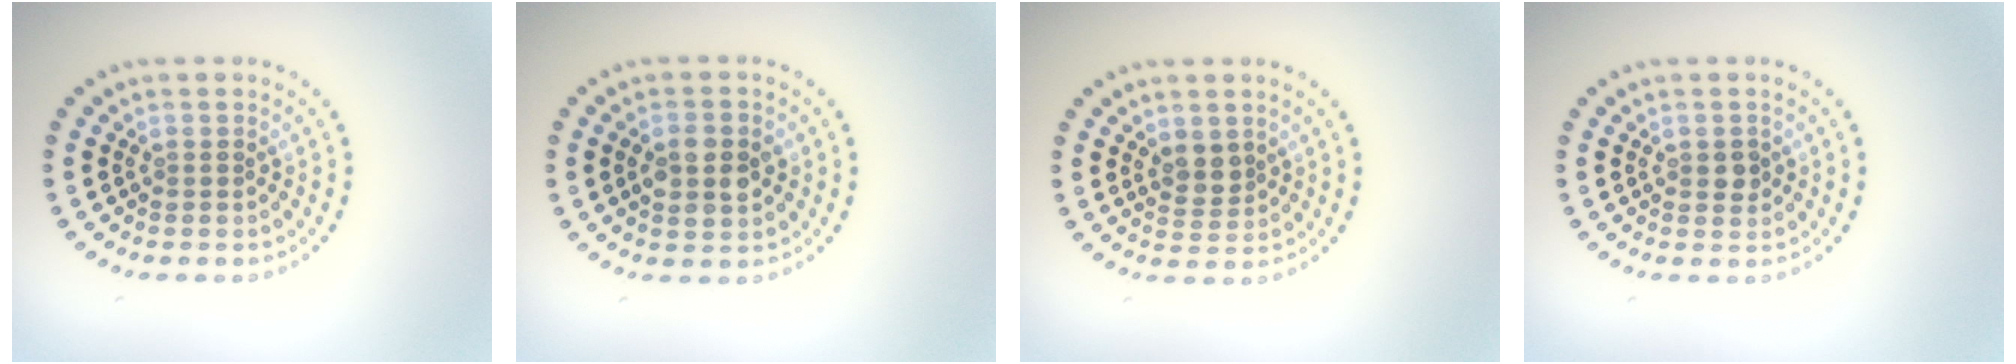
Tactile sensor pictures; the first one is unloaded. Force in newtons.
{"total": 3.8, "press": 3.8, "slide": 0.1}
{"total": 2.0, "press": 1.7, "slide": 0.9}
{"total": 1.3, "press": 1.3, "slide": 0.1}